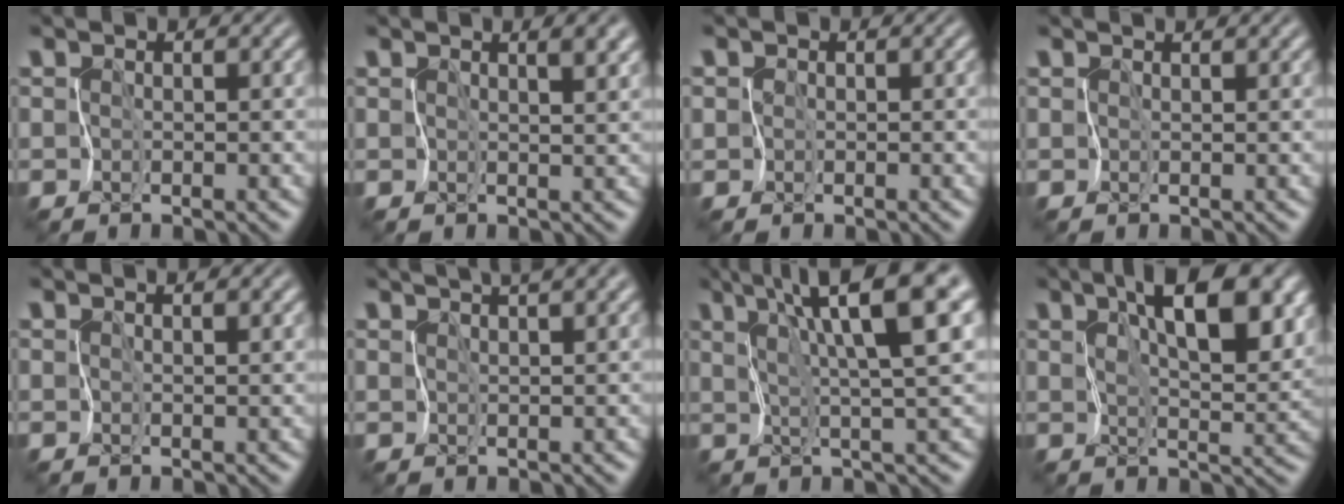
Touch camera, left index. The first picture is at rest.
{"total": 4.0, "force": [2.3, 1.7, 2.8], "torque": [-0.035, 0.011, 0.031]}
{"total": 0.7, "force": [-0.3, 0.5, -0.4], "torque": [0.013, -0.004, -0.006]}
{"total": 1.3, "force": [1.2, 0.2, 0.6], "torque": [-0.009, 0.004, 0.011]}
{"total": 2.0, "force": [1.4, 0.7, 1.3], "torque": [-0.013, 0.004, 0.016]}
{"total": 3.8, "force": [3.0, 0.5, 2.3], "torque": [-0.041, 0.013, 0.044]}
{"total": 10.4, "force": [4.7, 2.0, 9.1], "torque": [-0.126, 0.010, 0.074]}
{"total": 9.5, "force": [3.8, 3.9, 7.7], "torque": [-0.117, 0.002, 0.055]}